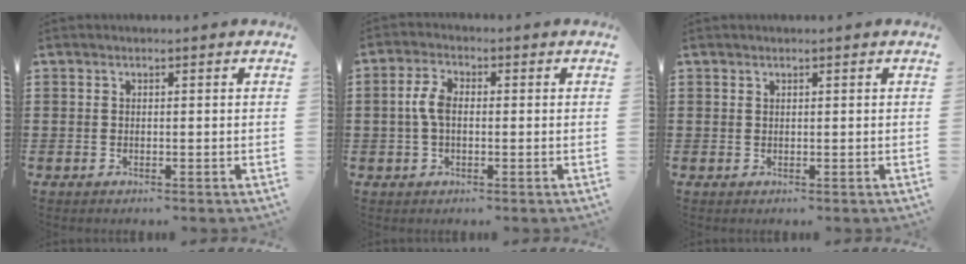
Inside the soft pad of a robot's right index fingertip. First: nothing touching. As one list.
[{"total": 4.3, "force": [0.1, 2.4, 3.6], "torque": [-0.087, 0.004, -0.005]}, {"total": 0.5, "force": [0.4, 0.3, 0.1], "torque": [-0.002, 0.002, 0.008]}]